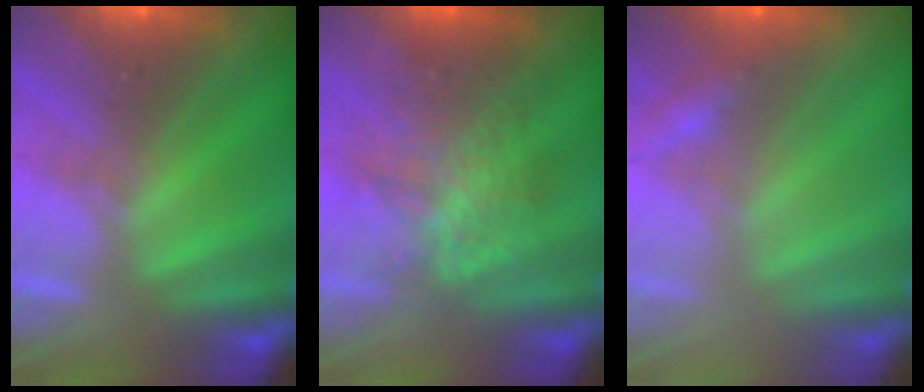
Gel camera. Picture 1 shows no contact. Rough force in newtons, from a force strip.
{"total": 2.3}
{"total": 2.4}